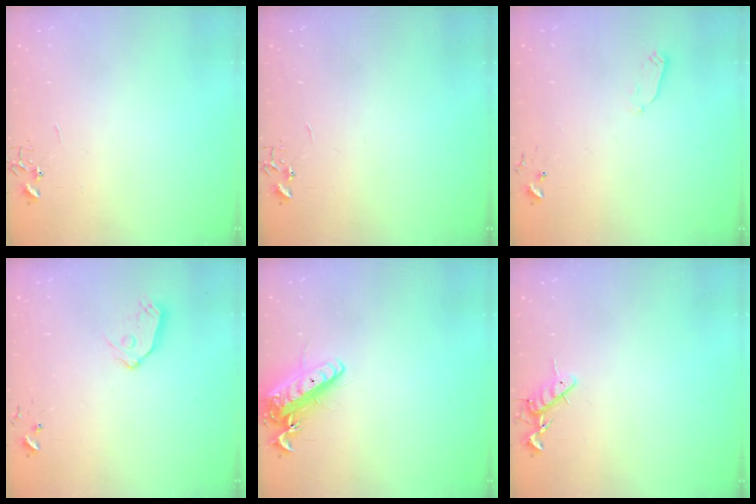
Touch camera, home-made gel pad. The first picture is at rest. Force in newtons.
{"total": 0.0}
{"total": 2.9, "press": 2.9, "slide": 0.4}
{"total": 8.0, "press": 8.0, "slide": 0.5}
{"total": 13.9, "press": 13.7, "slide": 2.5}
{"total": 8.0, "press": 7.9, "slide": 1.4}